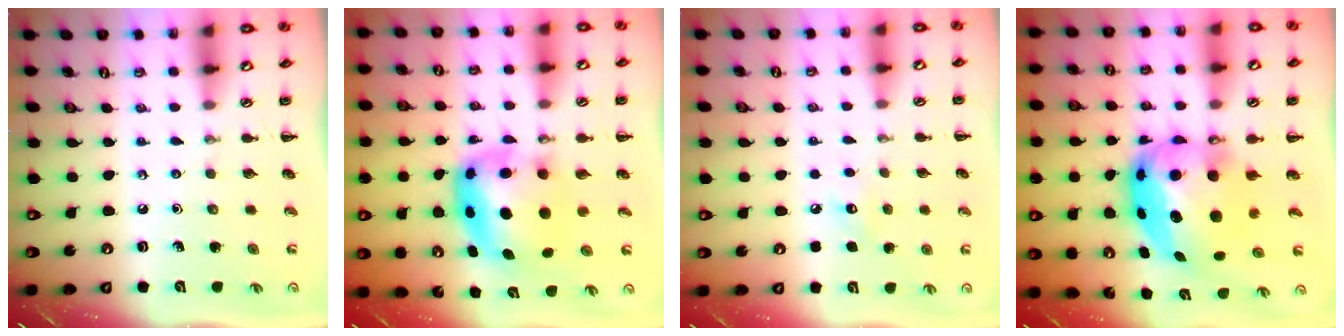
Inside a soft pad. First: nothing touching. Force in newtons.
{"total": 7.7, "press": 7.4, "slide": 2.2}
{"total": 5.5, "press": 5.3, "slide": 1.4}
{"total": 12.1, "press": 11.8, "slide": 3.0}